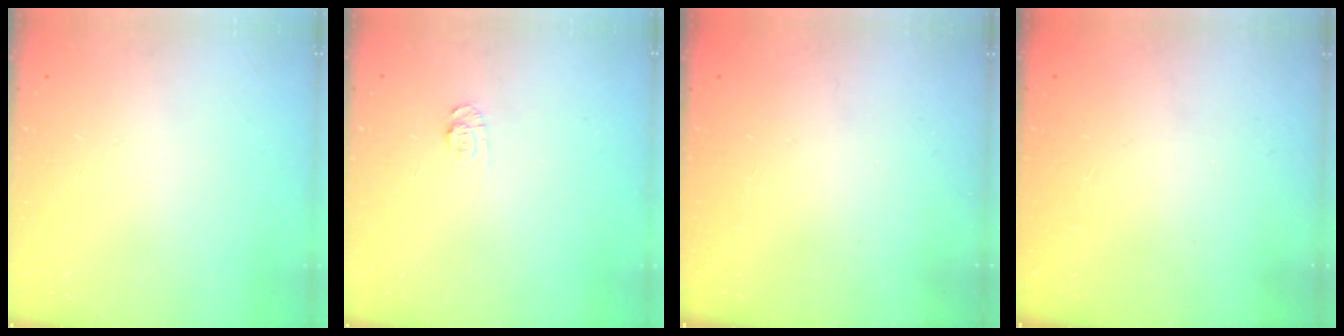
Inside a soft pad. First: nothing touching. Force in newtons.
{"total": 5.5, "press": 5.5, "slide": 0.6}
{"total": 2.5, "press": 2.4, "slide": 0.8}
{"total": 2.4, "press": 2.3, "slide": 0.8}